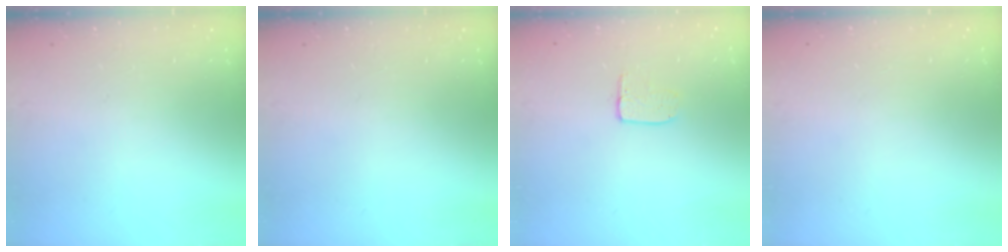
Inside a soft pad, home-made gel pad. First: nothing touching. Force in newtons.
{"total": 0.0}
{"total": 6.1, "press": 6.1, "slide": 0.4}
{"total": 0.0}